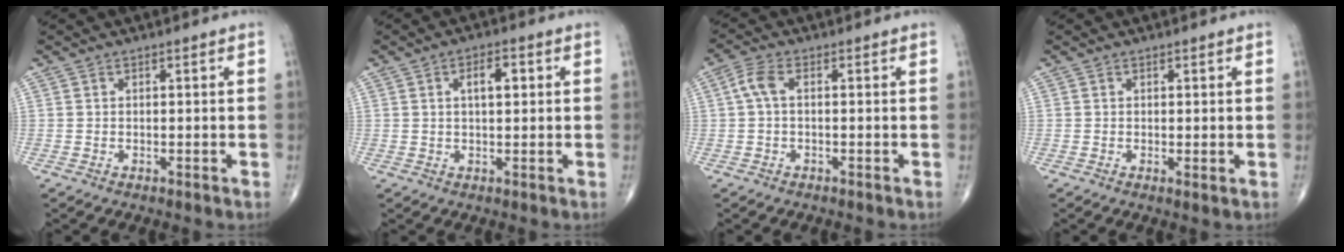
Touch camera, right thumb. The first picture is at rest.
{"total": 4.4, "force": [1.2, 1.9, 3.7], "torque": [-0.052, 0.004, 0.017]}
{"total": 3.4, "force": [0.2, 1.5, 3.1], "torque": [-0.076, 0.010, 0.000]}
{"total": 1.0, "force": [0.3, 0.3, 0.9], "torque": [-0.018, -0.005, 0.003]}